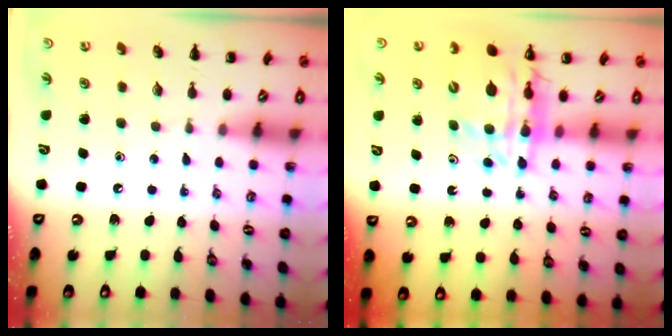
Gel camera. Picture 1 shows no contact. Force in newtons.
{"total": 15.0, "press": 14.4, "slide": 4.2}